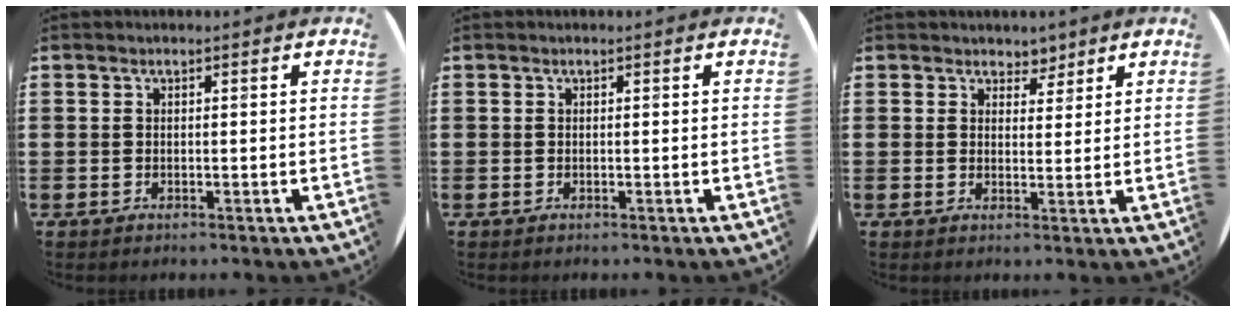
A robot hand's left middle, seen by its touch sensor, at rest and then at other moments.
{"total": 0.0}
{"total": 2.7, "force": [2.4, 1.1, 0.1], "torque": [0.000, -0.007, 0.044]}